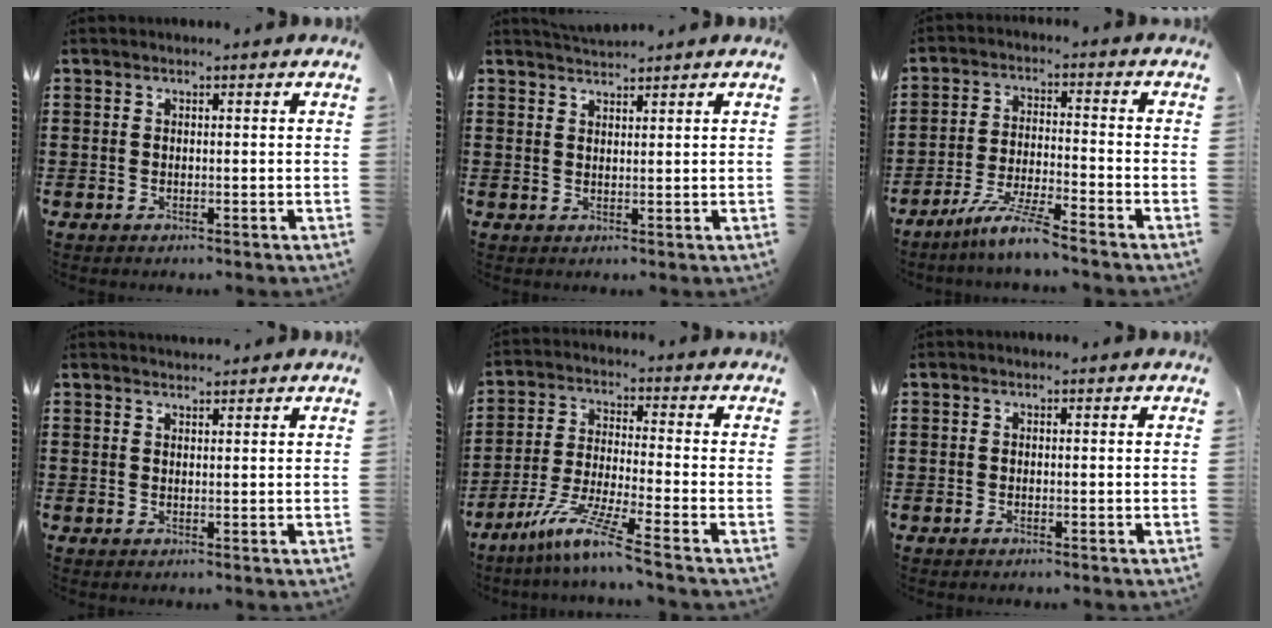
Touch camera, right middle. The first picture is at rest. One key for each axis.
{"total": 2.1, "fx": 2.0, "fy": 0.3, "fz": 0.2, "tx": -0.009, "ty": 0.002, "tz": 0.039}
{"total": 6.6, "fx": -5.6, "fy": -0.2, "fz": 3.4, "tx": -0.073, "ty": -0.014, "tz": -0.108}
{"total": 1.3, "fx": 1.3, "fy": 0.1, "fz": 0.0, "tx": -0.004, "ty": 0.000, "tz": 0.024}
{"total": 8.1, "fx": -6.3, "fy": -0.4, "fz": 5.1, "tx": -0.109, "ty": -0.014, "tz": -0.125}
{"total": 0.0}